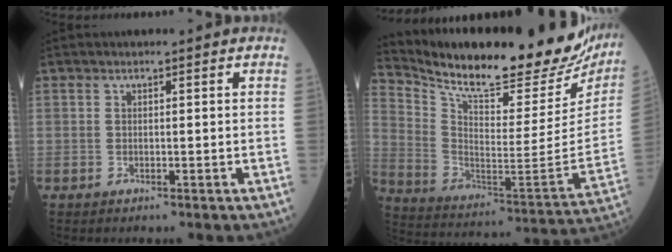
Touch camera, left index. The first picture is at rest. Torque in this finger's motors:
{"motor_torque": [-0.06, -1.20, 0.50, 0.14]}